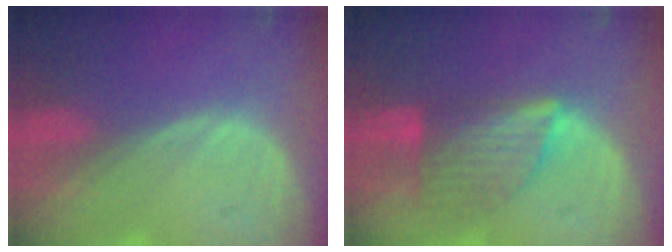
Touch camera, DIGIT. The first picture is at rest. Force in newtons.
{"total": 6.9, "press": 6.7, "slide": 1.6}